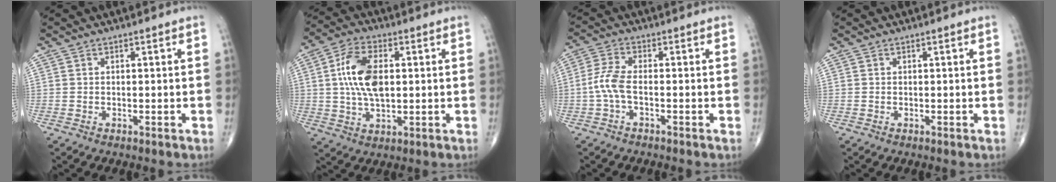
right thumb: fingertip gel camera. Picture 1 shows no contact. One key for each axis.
{"total": 11.2, "fx": 1.4, "fy": 5.9, "fz": 9.4, "tx": -0.176, "ty": 0.004, "tz": 0.026}
{"total": 4.6, "fx": -1.2, "fy": 1.6, "fz": 4.1, "tx": -0.104, "ty": 0.011, "tz": -0.032}
{"total": 0.0}